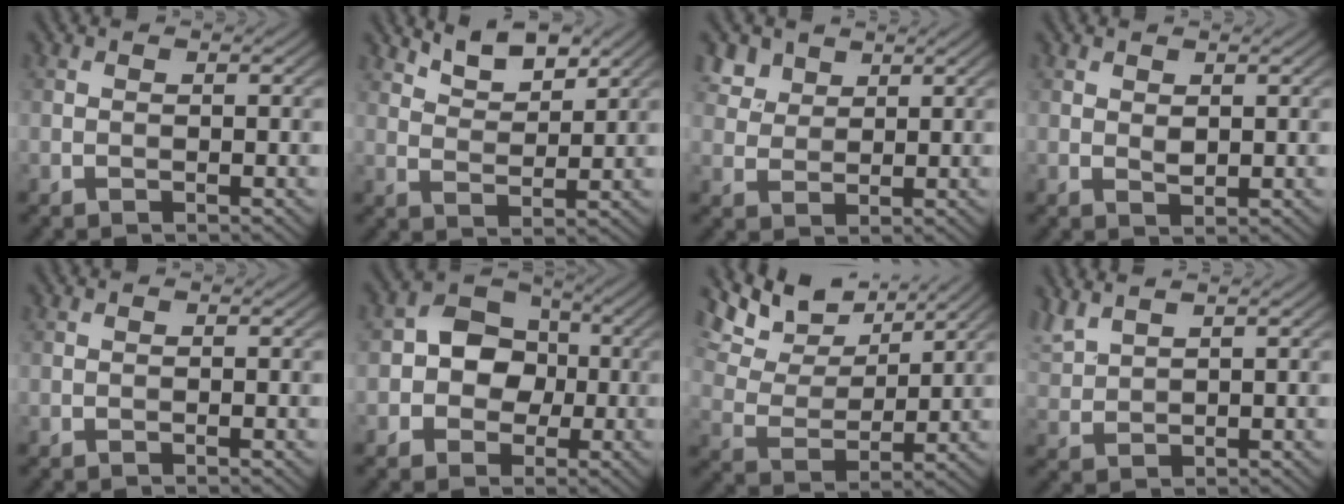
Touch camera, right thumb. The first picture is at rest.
{"total": 5.2, "force": [4.0, 1.9, 2.7], "torque": [-0.056, -0.006, 0.083]}
{"total": 4.0, "force": [2.7, 2.6, 1.5], "torque": [-0.050, -0.006, 0.067]}
{"total": 1.3, "force": [0.6, 0.8, 0.8], "torque": [-0.019, -0.003, 0.013]}
{"total": 0.0}
{"total": 6.7, "force": [-0.6, 5.8, 3.4], "torque": [-0.053, 0.003, -0.037]}
{"total": 10.7, "force": [8.1, 4.3, 5.6], "torque": [-0.144, -0.002, 0.141]}
{"total": 3.6, "force": [3.1, 0.7, 1.7], "torque": [-0.054, 0.010, 0.073]}